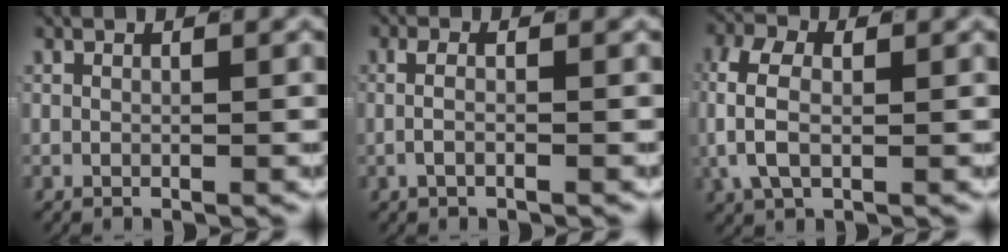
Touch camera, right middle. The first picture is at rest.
{"total": 1.9, "force": [-0.7, 0.3, 1.7], "torque": [-0.032, -0.003, -0.013]}
{"total": 4.9, "force": [0.2, 3.1, 3.8], "torque": [-0.099, -0.008, 0.007]}